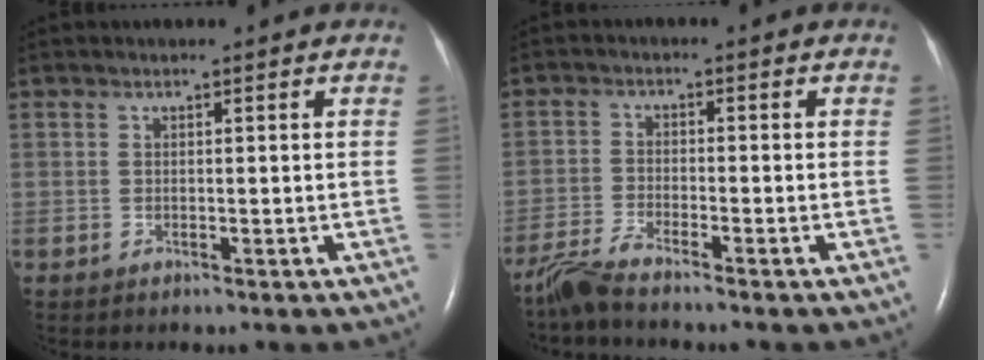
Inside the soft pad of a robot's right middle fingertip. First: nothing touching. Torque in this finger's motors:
{"motor_torque": [-0.15, -0.20, 0.01, 0.01]}